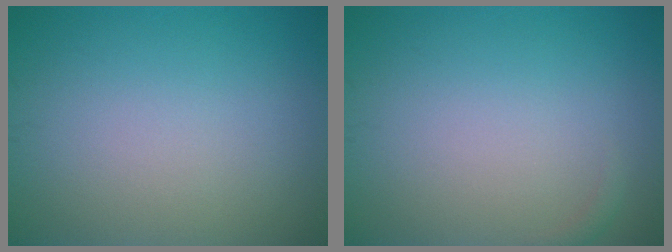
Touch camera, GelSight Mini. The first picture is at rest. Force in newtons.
{"total": 0.6, "press": 0.6, "slide": 0.1}